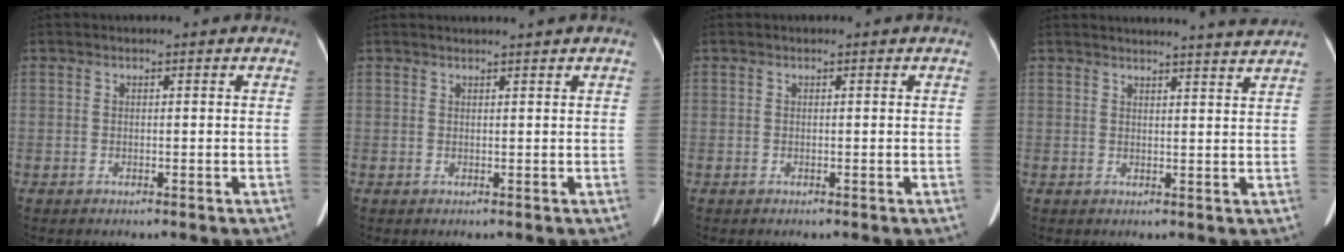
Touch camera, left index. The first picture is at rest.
{"total": 2.0, "force": [1.8, -0.5, 0.8], "torque": [-0.009, 0.010, 0.028]}
{"total": 0.0}
{"total": 8.0, "force": [7.6, -1.3, 2.1], "torque": [-0.026, -0.010, 0.083]}